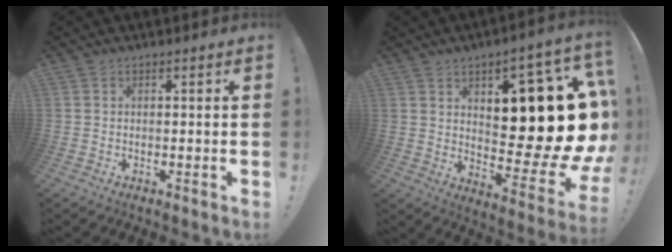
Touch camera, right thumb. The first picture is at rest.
{"total": 22.1, "force": [4.3, 9.2, 19.7], "torque": [-0.253, -0.045, 0.077]}